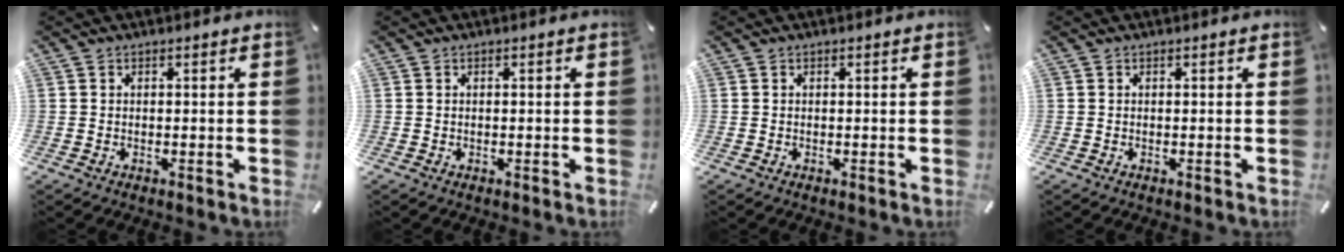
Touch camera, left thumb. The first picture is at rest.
{"total": 0.0}
{"total": 0.0}
{"total": 0.0}